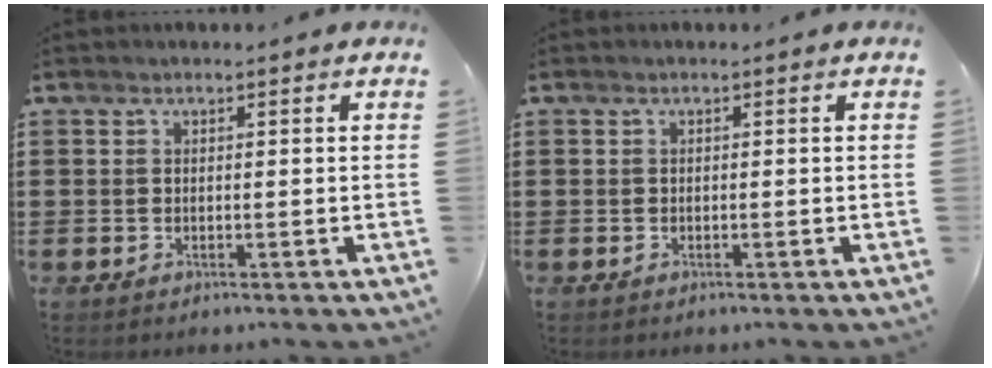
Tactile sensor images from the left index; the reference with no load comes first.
{"total": 0.0}